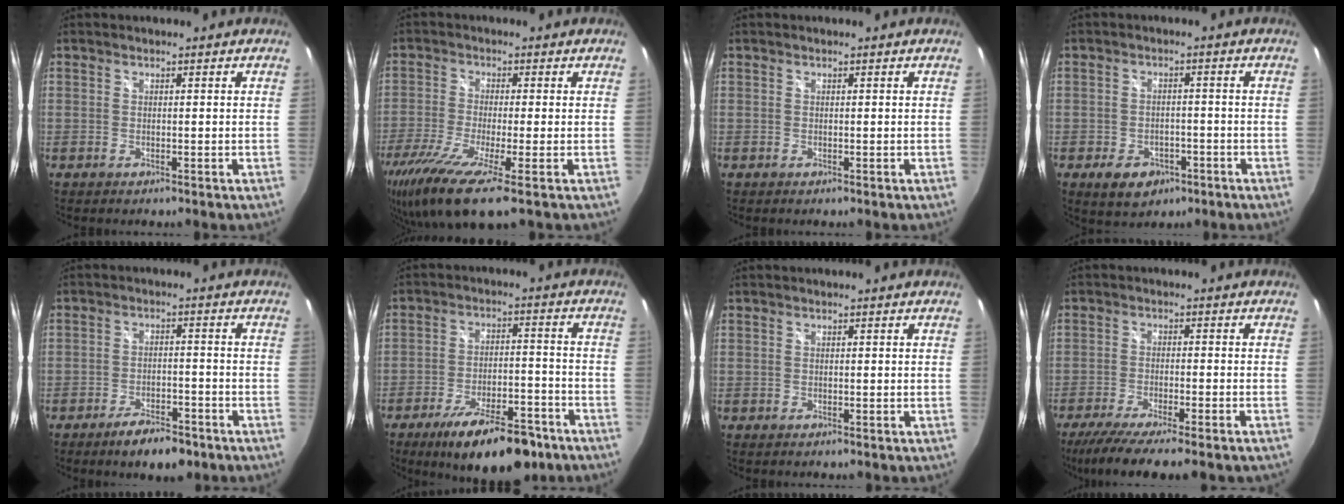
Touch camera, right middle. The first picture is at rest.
{"total": 12.6, "force": [-7.5, 1.3, 10.1], "torque": [-0.218, -0.056, -0.140]}
{"total": 0.0}
{"total": 7.1, "force": [-3.9, 4.8, 3.4], "torque": [-0.081, -0.001, -0.050]}
{"total": 7.3, "force": [-5.3, 2.7, 4.1], "torque": [-0.088, -0.004, -0.081]}
{"total": 16.9, "force": [-11.9, 5.7, 10.5], "torque": [-0.176, -0.014, -0.172]}
{"total": 0.0}
{"total": 11.6, "force": [-9.5, 0.5, 6.7], "torque": [-0.138, -0.039, -0.151]}